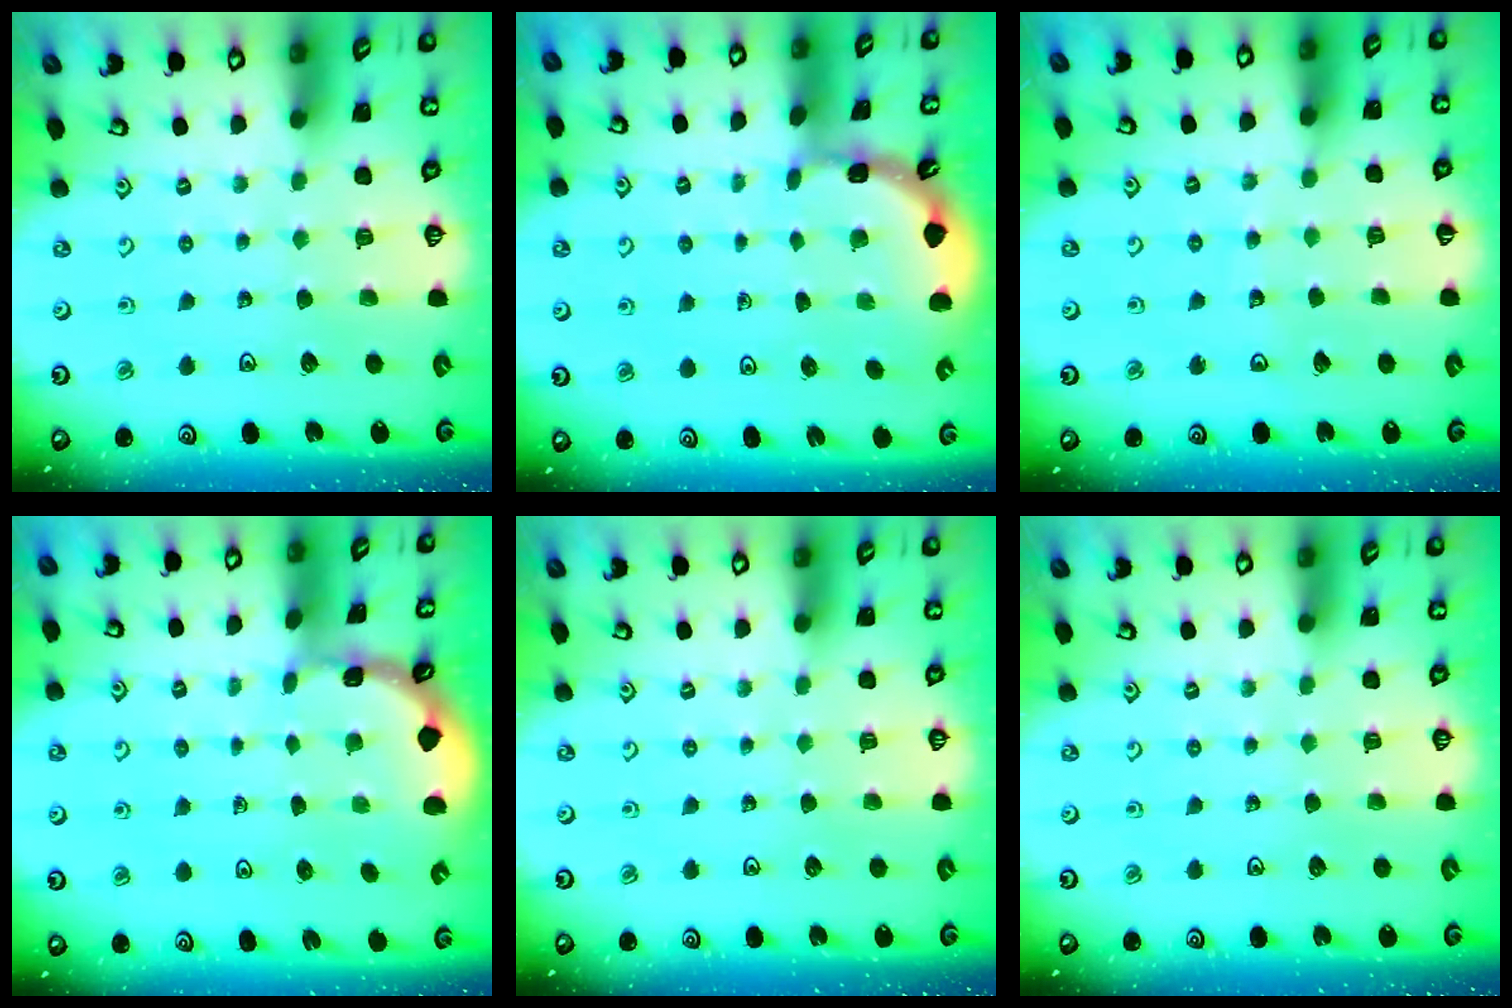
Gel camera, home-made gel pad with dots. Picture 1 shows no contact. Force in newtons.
{"total": 1.8, "press": 1.8, "slide": 0.1}
{"total": 3.8, "press": 3.8, "slide": 0.4}
{"total": 1.2, "press": 1.1, "slide": 0.2}
{"total": 0.0}
{"total": 0.0}